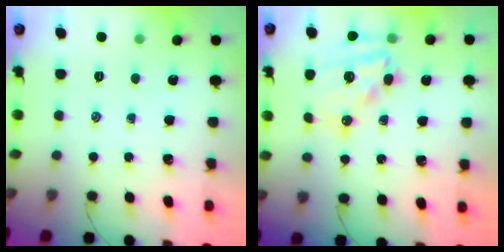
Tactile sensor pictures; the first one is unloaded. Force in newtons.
{"total": 15.3, "press": 14.9, "slide": 3.3}